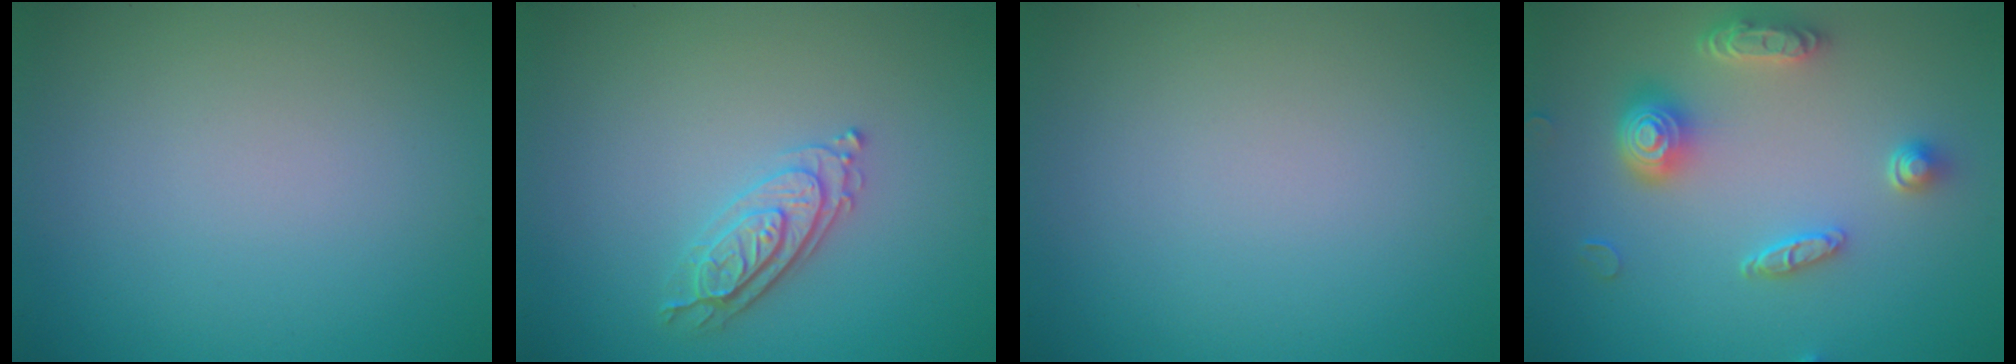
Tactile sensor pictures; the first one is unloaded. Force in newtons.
{"total": 2.4, "press": 2.3, "slide": 0.7}
{"total": 0.0}
{"total": 4.9, "press": 4.0, "slide": 2.8}